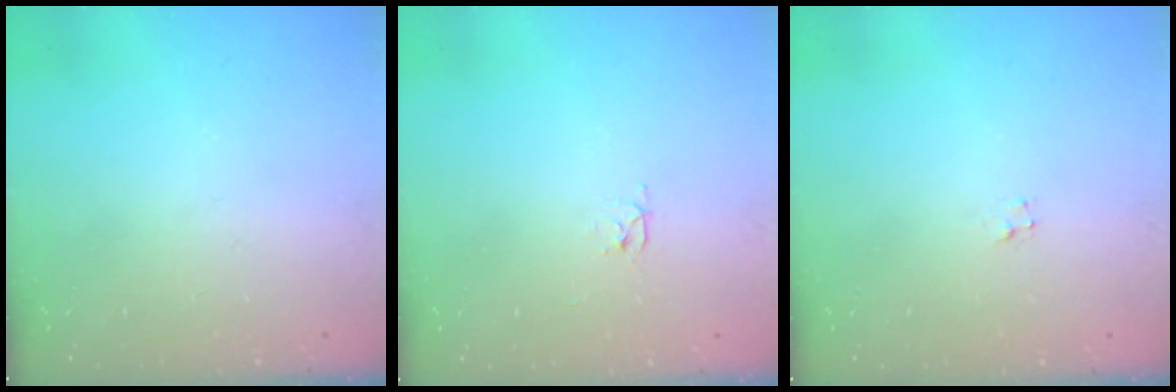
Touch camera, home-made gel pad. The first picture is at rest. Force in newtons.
{"total": 2.4, "press": 2.4, "slide": 0.3}
{"total": 2.0, "press": 2.0, "slide": 0.2}